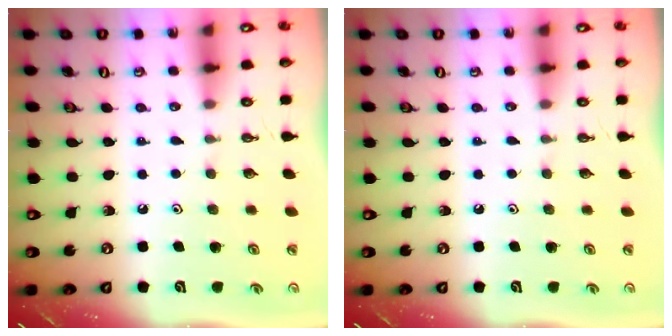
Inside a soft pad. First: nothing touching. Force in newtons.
{"total": 0.0}